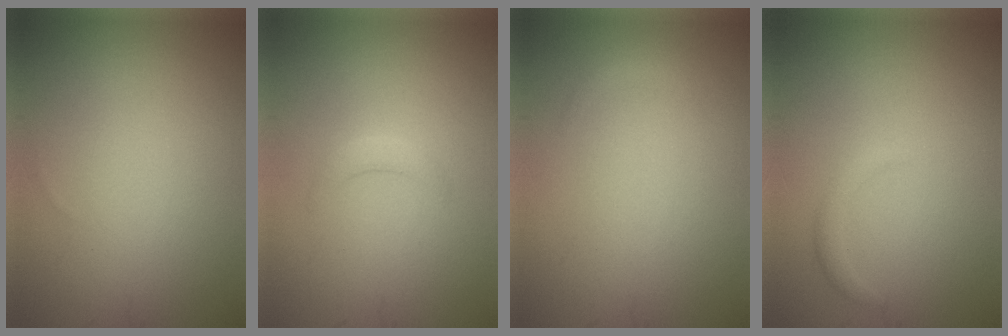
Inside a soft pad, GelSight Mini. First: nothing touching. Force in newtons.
{"total": 1.2, "press": 1.2, "slide": 0.2}
{"total": 0.7, "press": 0.7, "slide": 0.1}
{"total": 1.0, "press": 1.0, "slide": 0.0}